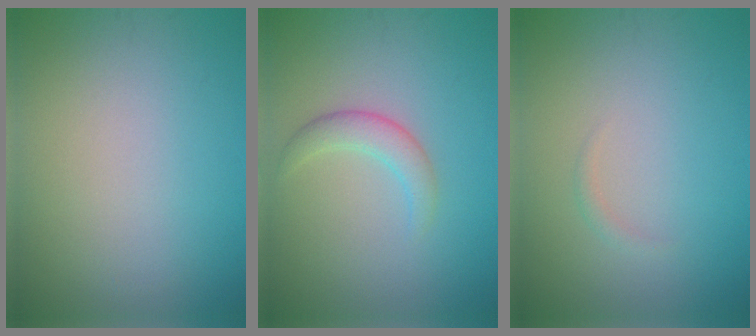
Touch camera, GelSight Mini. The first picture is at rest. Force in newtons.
{"total": 2.3, "press": 2.3, "slide": 0.2}
{"total": 0.6, "press": 0.6, "slide": 0.0}